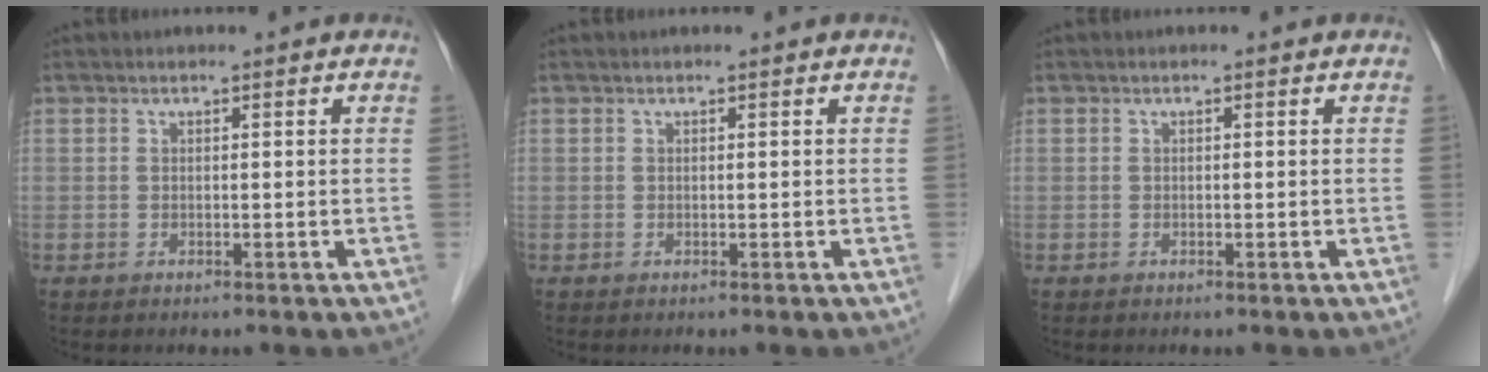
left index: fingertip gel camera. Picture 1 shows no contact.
{"total": 0.0}
{"total": 0.0}